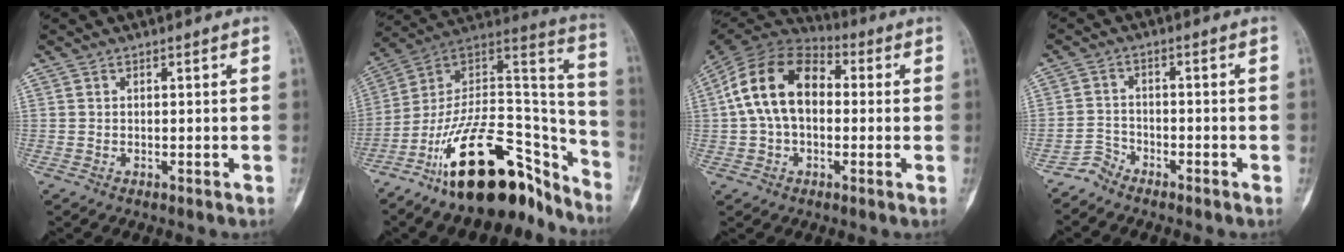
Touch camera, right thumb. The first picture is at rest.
{"total": 26.7, "force": [-18.1, 11.0, 16.2], "torque": [-0.194, 0.121, -0.303]}
{"total": 15.6, "force": [1.2, 10.3, 11.7], "torque": [-0.205, 0.037, 0.010]}
{"total": 2.9, "force": [-2.7, 0.9, -0.3], "torque": [0.012, 0.006, -0.060]}